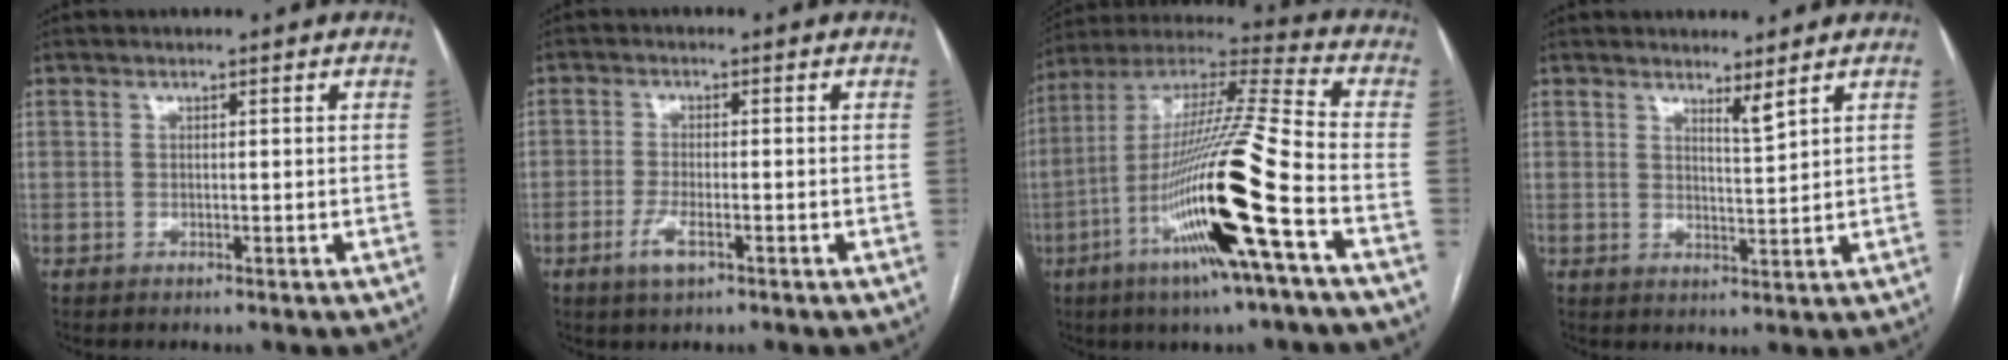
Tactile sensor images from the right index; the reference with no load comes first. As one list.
[{"total": 3.4, "force": [-1.8, 0.9, 2.8], "torque": [-0.060, -0.004, -0.034]}, {"total": 21.6, "force": [-7.6, 0.0, 20.2], "torque": [-0.390, -0.024, -0.145]}, {"total": 2.3, "force": [1.9, -0.5, 1.1], "torque": [-0.022, -0.018, 0.037]}]